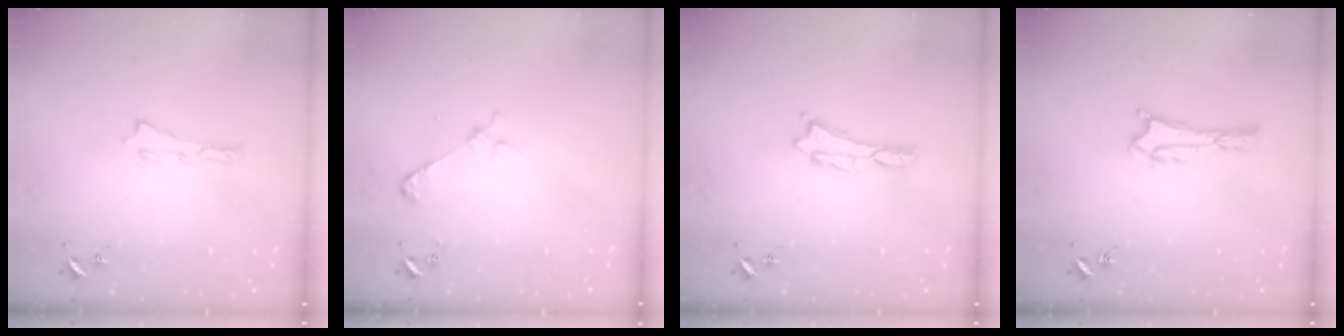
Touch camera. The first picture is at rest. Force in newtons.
{"total": 2.2, "press": 2.2, "slide": 0.2}
{"total": 0.0}
{"total": 1.7, "press": 1.7, "slide": 0.3}